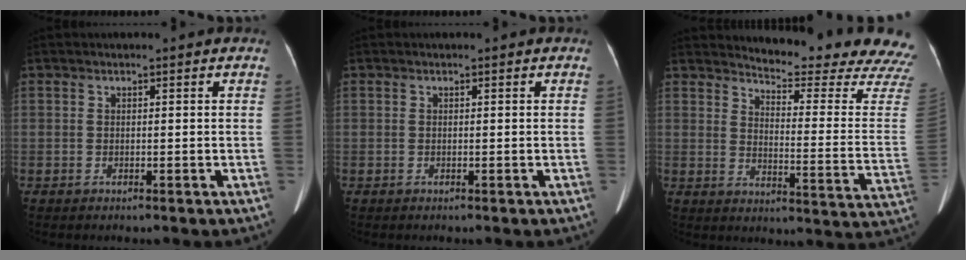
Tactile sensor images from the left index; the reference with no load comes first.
{"total": 0.0}
{"total": 19.9, "force": [19.3, -0.6, 4.9], "torque": [-0.074, -0.144, 0.218]}